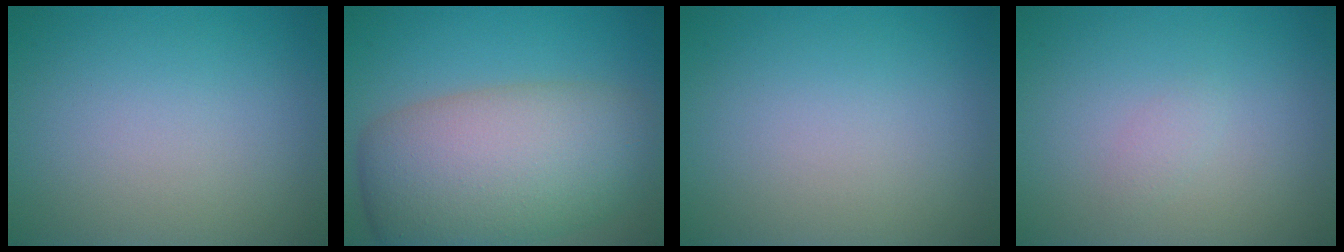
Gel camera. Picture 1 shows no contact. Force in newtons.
{"total": 10.5, "press": 10.5, "slide": 0.7}
{"total": 0.0}
{"total": 0.7, "press": 0.7, "slide": 0.1}